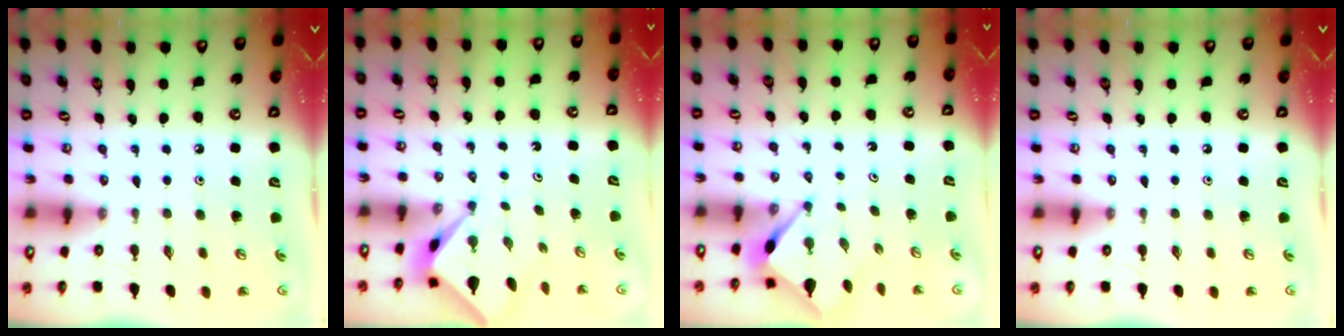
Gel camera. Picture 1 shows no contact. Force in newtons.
{"total": 2.2, "press": 2.2, "slide": 0.2}
{"total": 2.8, "press": 2.8, "slide": 0.3}
{"total": 0.0}